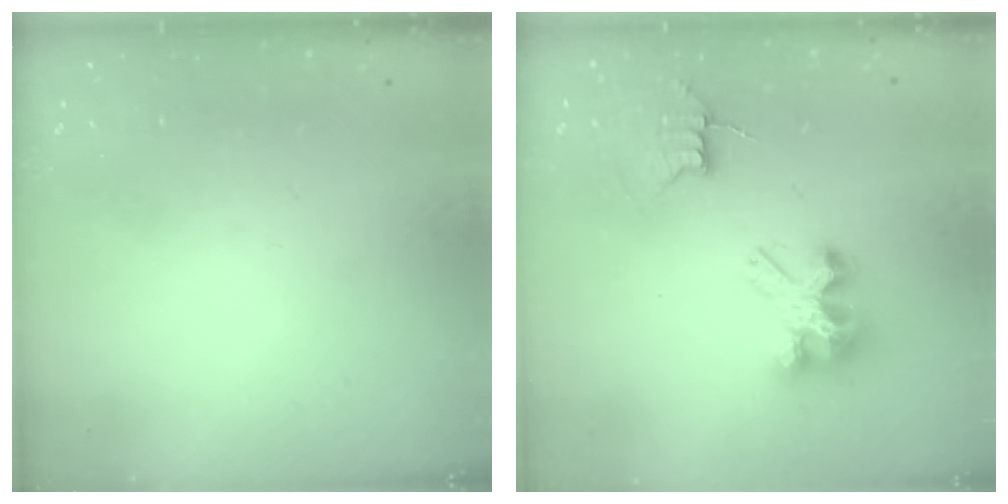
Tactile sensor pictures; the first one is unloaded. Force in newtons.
{"total": 7.3, "press": 7.3, "slide": 0.6}